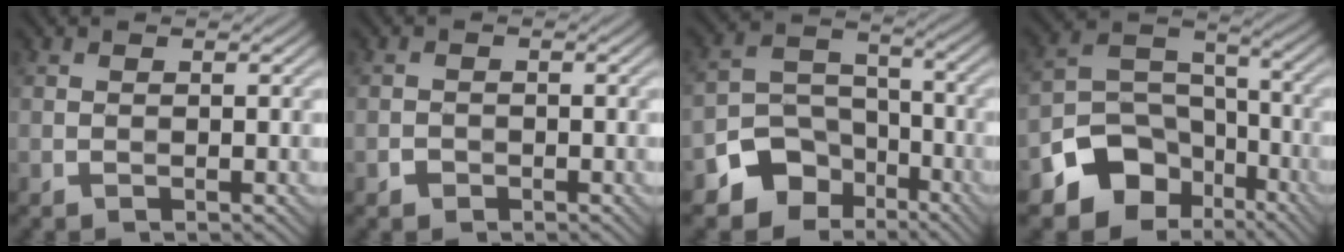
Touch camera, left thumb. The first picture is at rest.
{"total": 1.1, "force": [-0.7, 0.8, 0.3], "torque": [-0.003, -0.001, -0.013]}
{"total": 8.8, "force": [-5.5, 6.2, 3.0], "torque": [-0.057, -0.013, -0.110]}
{"total": 10.8, "force": [-6.3, 7.6, 4.5], "torque": [-0.081, -0.014, -0.119]}